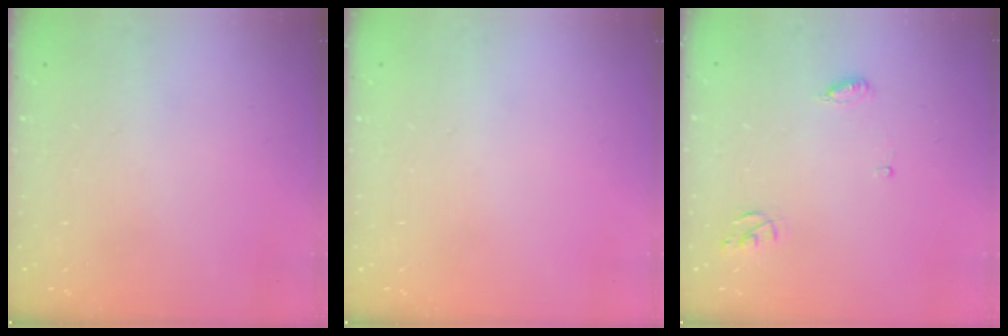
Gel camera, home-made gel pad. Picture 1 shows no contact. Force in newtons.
{"total": 0.0}
{"total": 5.1, "press": 5.1, "slide": 0.4}